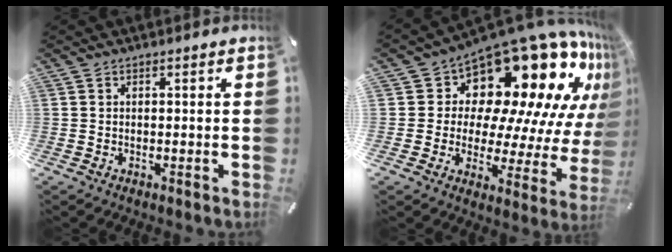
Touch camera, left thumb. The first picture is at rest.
{"total": 21.2, "force": [14.4, 10.6, 11.3], "torque": [-0.149, -0.142, 0.248]}